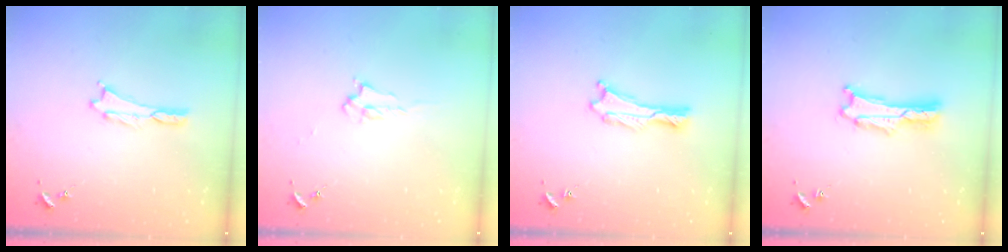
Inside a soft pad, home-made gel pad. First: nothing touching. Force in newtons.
{"total": 2.2, "press": 2.2, "slide": 0.4}
{"total": 0.8, "press": 0.7, "slide": 0.2}
{"total": 1.4, "press": 1.3, "slide": 0.2}